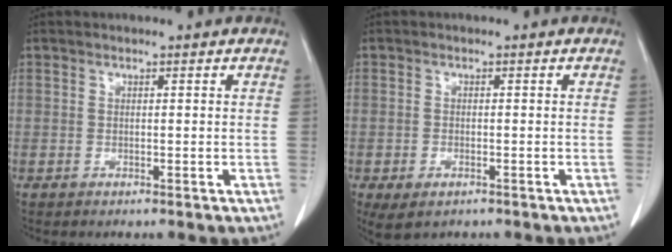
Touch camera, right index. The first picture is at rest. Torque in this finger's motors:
{"motor_torque": [0.62, -0.50, 0.00, -0.03]}